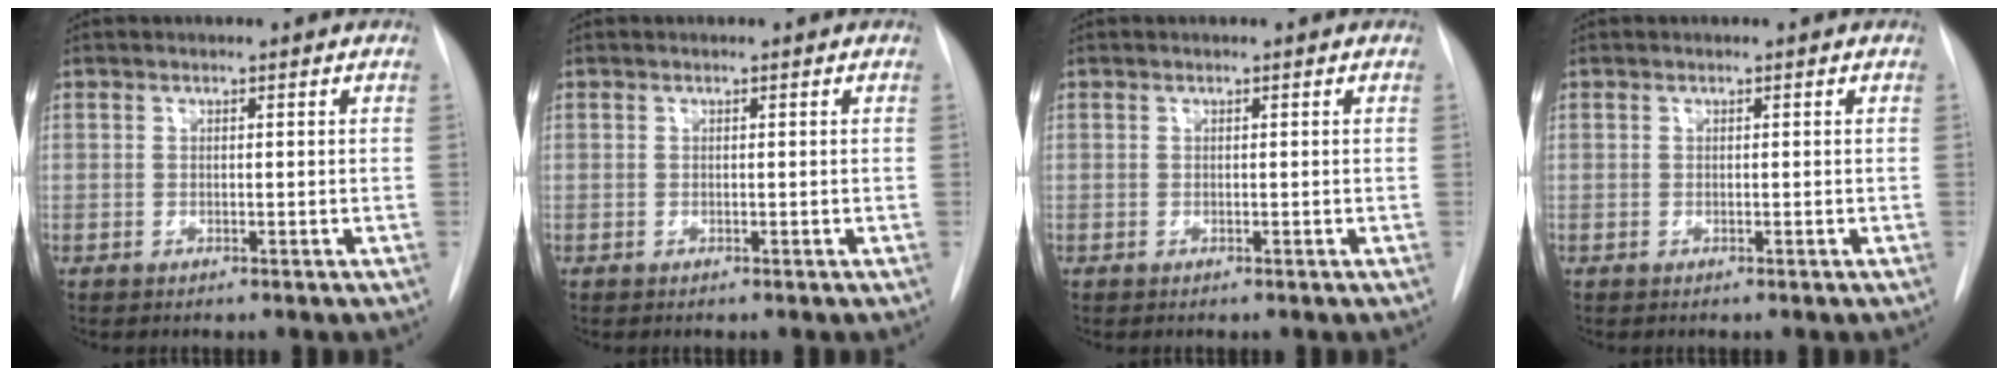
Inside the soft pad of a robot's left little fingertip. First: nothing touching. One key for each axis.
{"total": 0.0}
{"total": 0.0}
{"total": 0.0}